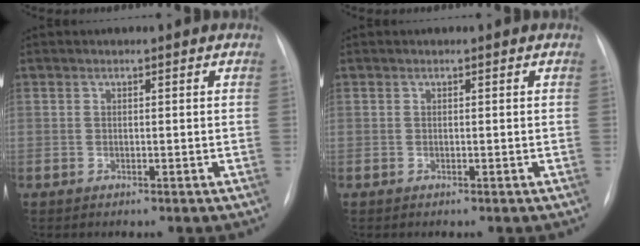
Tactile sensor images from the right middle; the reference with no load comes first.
{"total": 0.0}